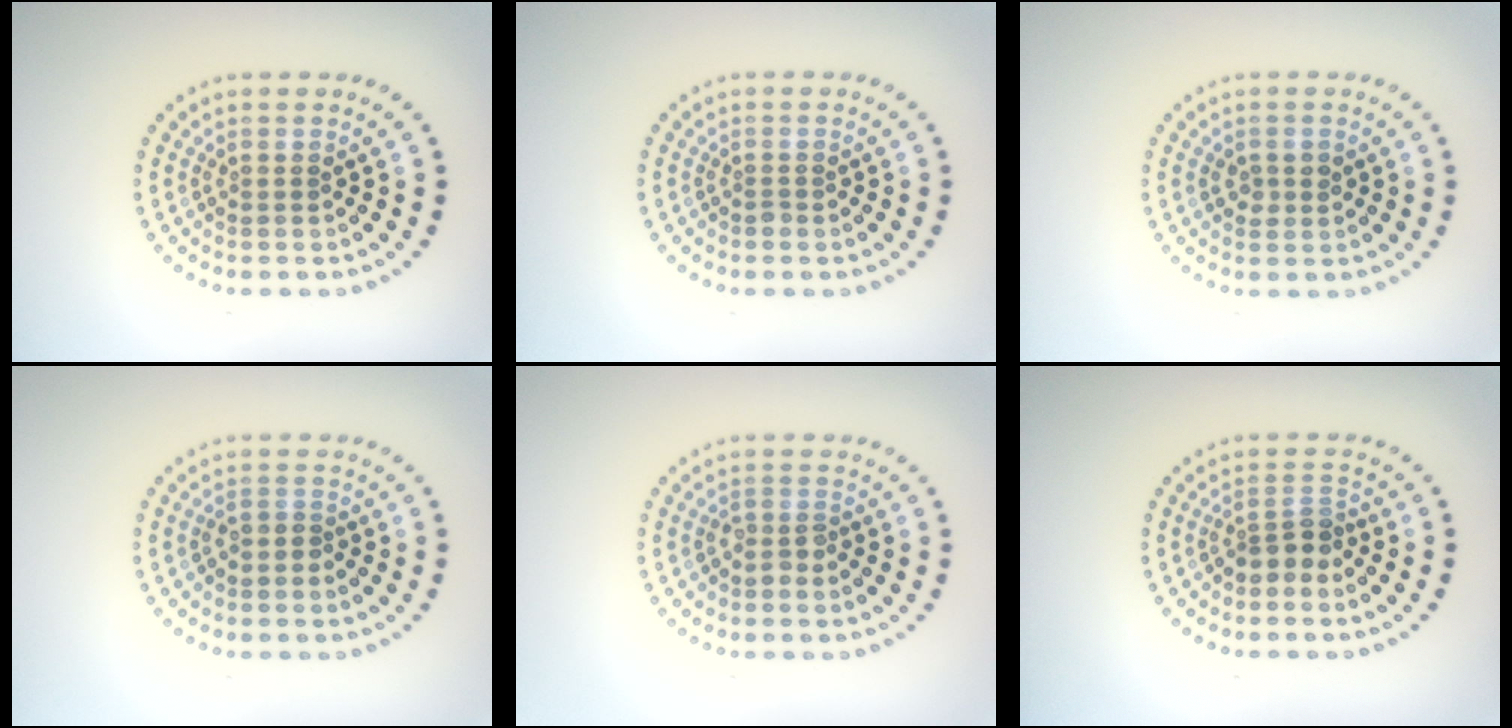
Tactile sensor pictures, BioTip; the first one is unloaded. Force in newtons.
{"total": 0.5, "press": 0.4, "slide": 0.4}
{"total": 1.4, "press": 1.4, "slide": 0.2}
{"total": 1.0, "press": 0.6, "slide": 0.8}
{"total": 1.3, "press": 1.0, "slide": 0.9}
{"total": 2.3, "press": 1.8, "slide": 1.5}